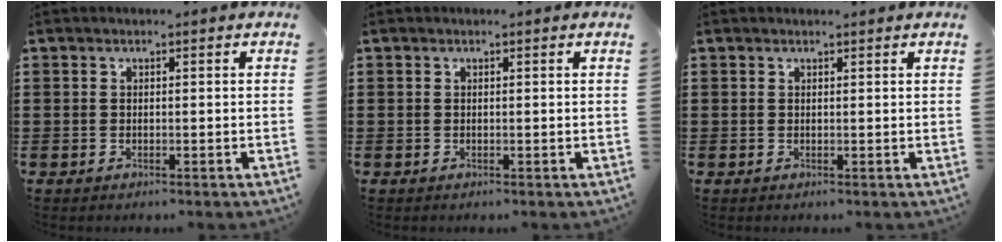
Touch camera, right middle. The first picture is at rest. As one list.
[{"total": 0.0}, {"total": 0.0}]